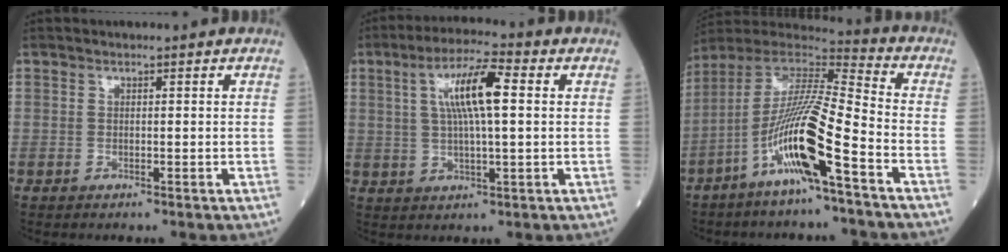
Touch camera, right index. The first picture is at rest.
{"total": 9.4, "force": [2.2, 1.3, 9.1], "torque": [-0.171, 0.015, 0.037]}
{"total": 15.1, "force": [-6.9, 0.2, 13.5], "torque": [-0.267, -0.008, -0.134]}